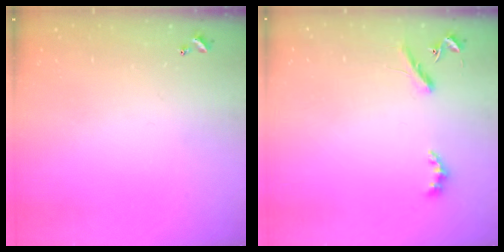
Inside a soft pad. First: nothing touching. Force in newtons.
{"total": 3.1, "press": 3.0, "slide": 0.6}